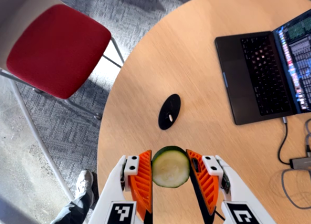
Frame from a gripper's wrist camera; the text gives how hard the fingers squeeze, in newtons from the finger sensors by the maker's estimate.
{"total": 9.6, "left": 9.7, "right": 9.5}